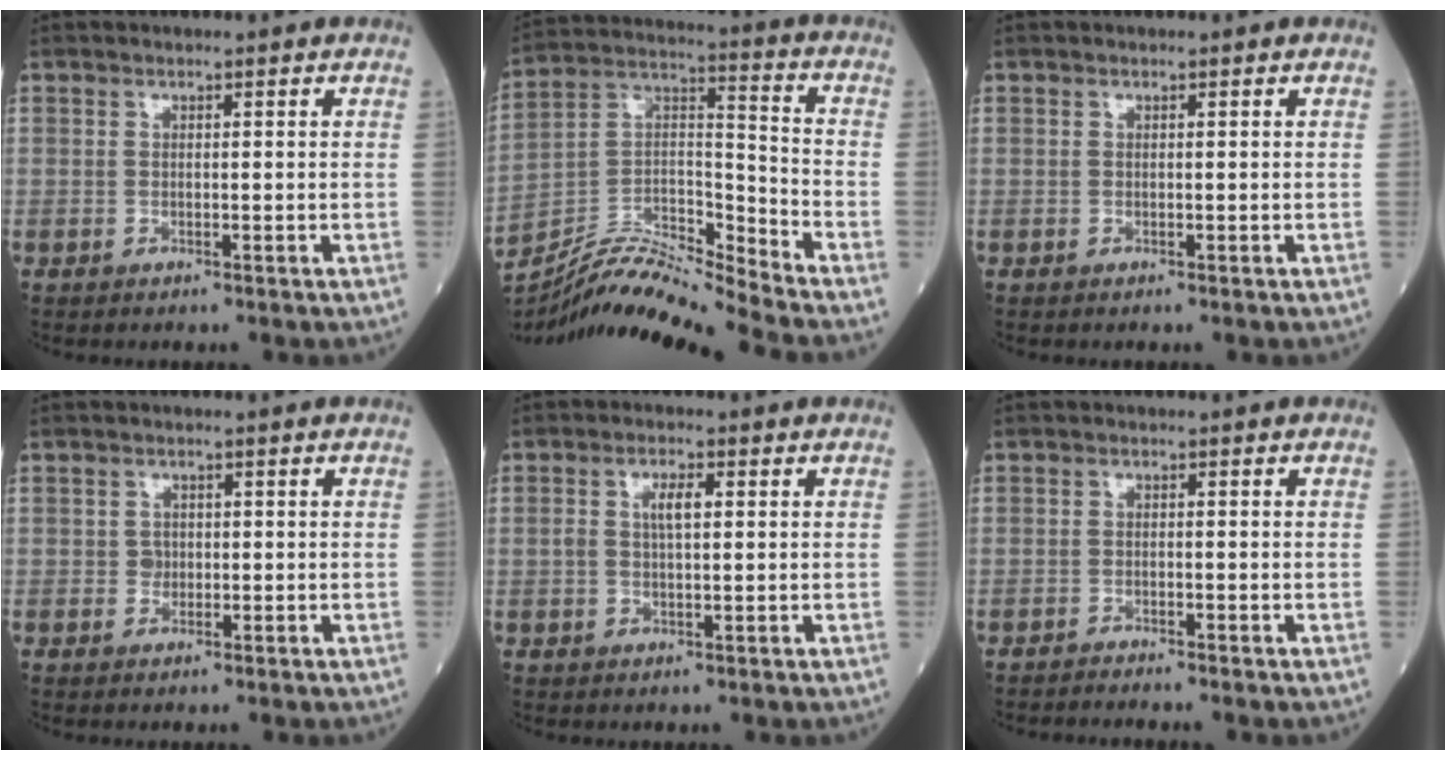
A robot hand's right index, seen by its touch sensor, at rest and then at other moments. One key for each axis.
{"total": 13.9, "fx": -13.3, "fy": -1.4, "fz": 3.9, "tx": -0.067, "ty": 0.035, "tz": -0.247}
{"total": 0.0}
{"total": 1.3, "fx": -0.1, "fy": 1.2, "fz": 0.5, "tx": -0.006, "ty": 0.003, "tz": 0.000}
{"total": 3.3, "fx": 0.7, "fy": 1.1, "fz": 3.1, "tx": -0.061, "ty": 0.008, "tz": 0.013}
{"total": 1.6, "fx": -1.6, "fy": -0.4, "fz": 0.1, "tx": -0.003, "ty": -0.002, "tz": -0.028}